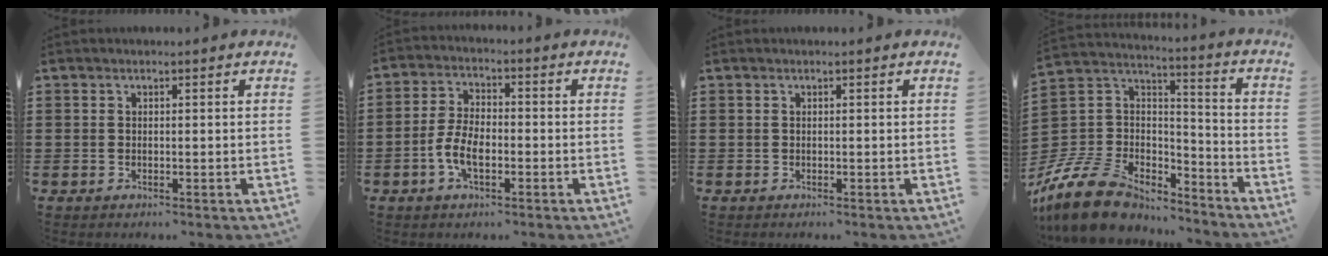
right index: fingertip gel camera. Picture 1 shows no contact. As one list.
[{"total": 6.1, "force": [-2.1, 2.8, 4.9], "torque": [-0.125, -0.005, -0.049]}, {"total": 0.0}, {"total": 12.7, "force": [-10.1, 6.0, 5.0], "torque": [-0.139, 0.024, -0.195]}]